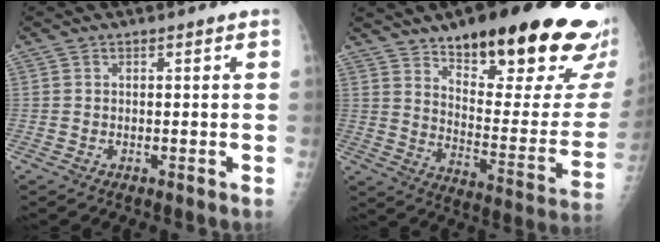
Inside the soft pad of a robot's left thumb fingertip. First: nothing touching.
{"total": 31.0, "force": [19.1, 9.1, 22.7], "torque": [-0.254, -0.073, 0.277]}